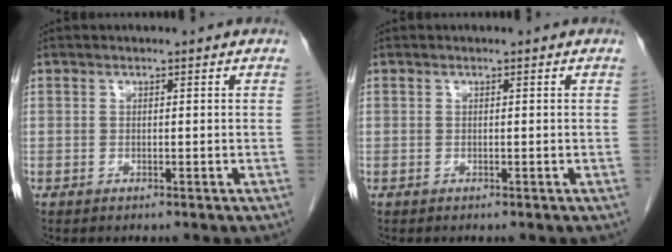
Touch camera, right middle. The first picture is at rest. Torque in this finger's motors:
{"motor_torque": [0.15, 0.02, 0.01, -0.01]}